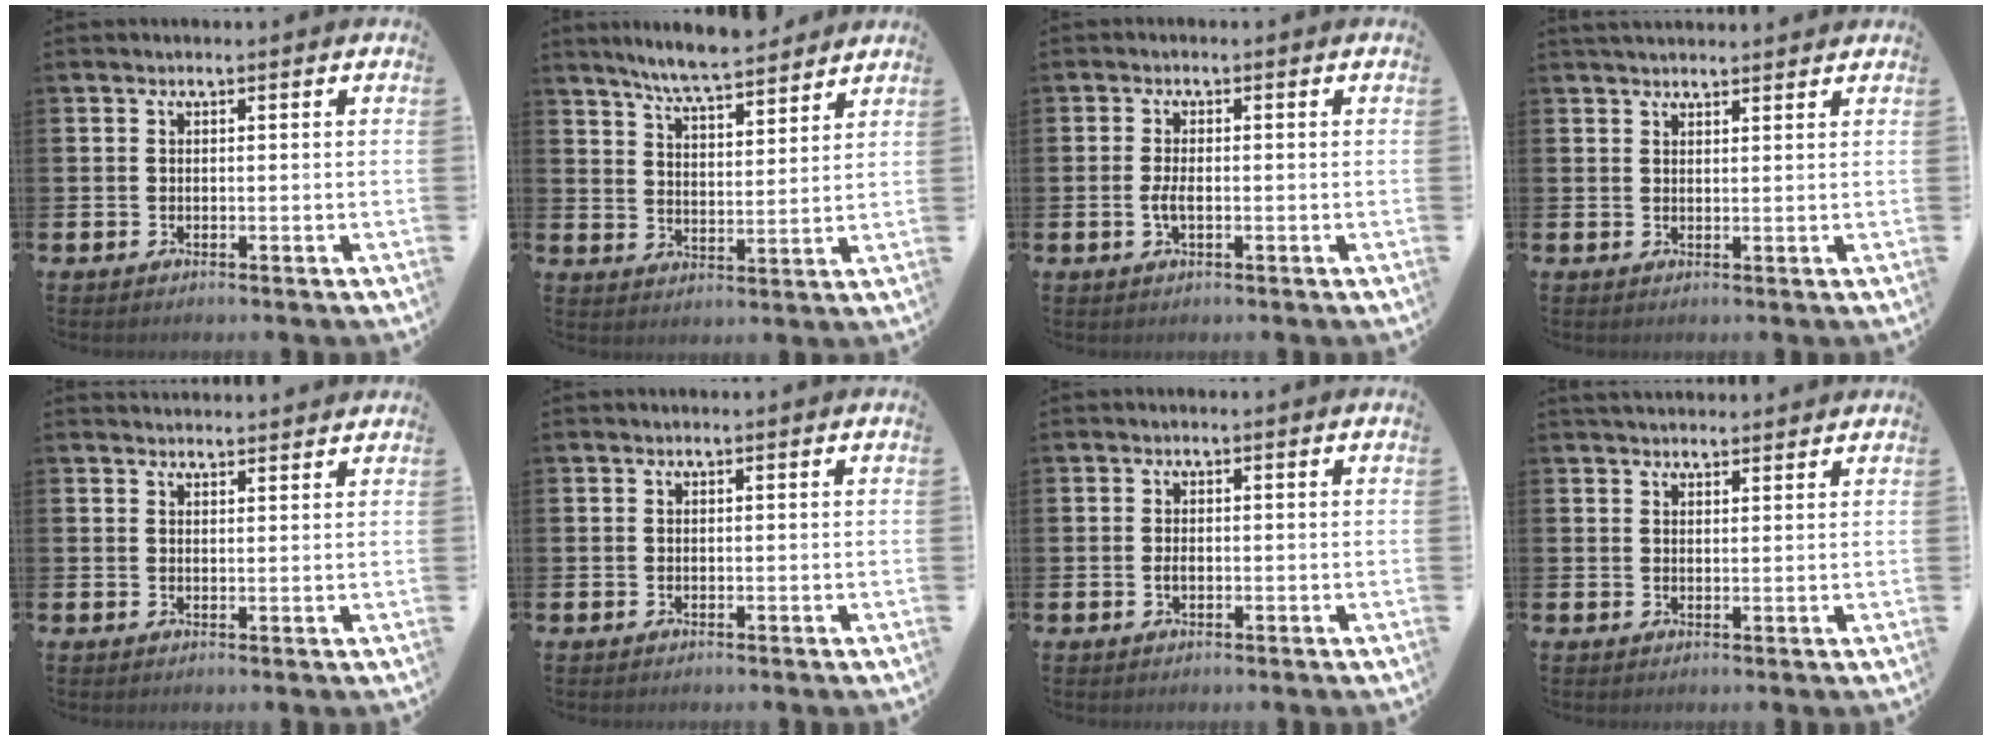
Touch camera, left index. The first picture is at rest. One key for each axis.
{"total": 6.9, "fx": 6.6, "fy": 0.3, "fz": 1.8, "tx": -0.054, "ty": -0.037, "tz": 0.118}
{"total": 2.2, "fx": -0.4, "fy": 0.9, "fz": 2.0, "tx": -0.032, "ty": -0.001, "tz": -0.009}
{"total": 2.3, "fx": 2.3, "fy": 0.4, "fz": 0.3, "tx": 0.001, "ty": -0.008, "tz": 0.039}
{"total": 2.3, "fx": 2.3, "fy": 0.3, "fz": -0.1, "tx": 0.008, "ty": -0.014, "tz": 0.039}
{"total": 0.0}
{"total": 1.1, "fx": -0.1, "fy": 0.7, "fz": 0.9, "tx": -0.012, "ty": 0.002, "tz": -0.005}
{"total": 2.5, "fx": 2.5, "fy": 0.5, "fz": 0.2, "tx": 0.002, "ty": -0.010, "tz": 0.043}